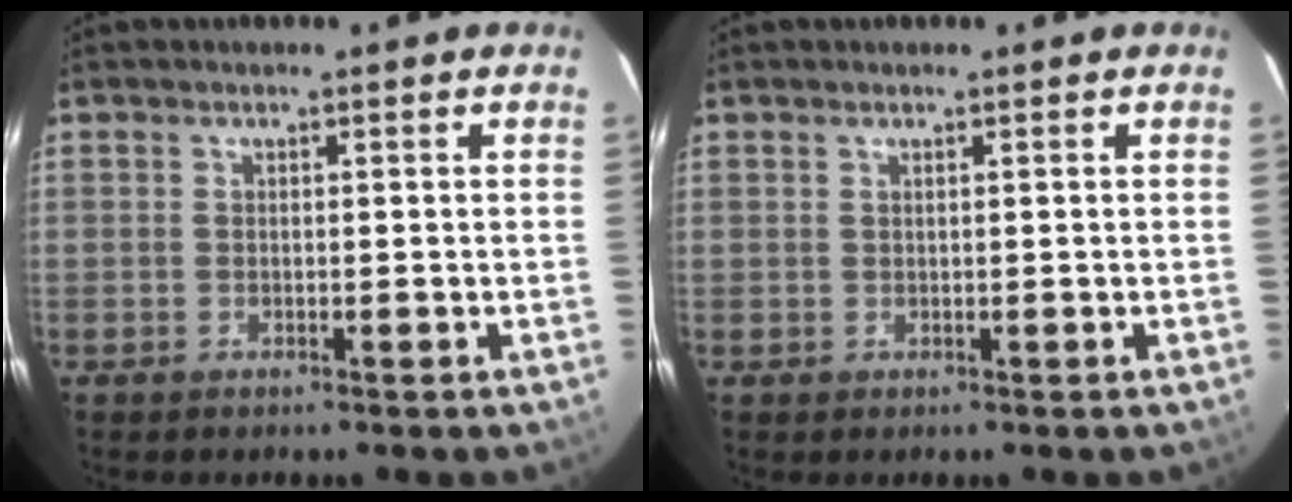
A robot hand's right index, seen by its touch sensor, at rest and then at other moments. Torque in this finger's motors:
{"motor_torque": [-0.64, 0.14, -0.86, -0.21]}